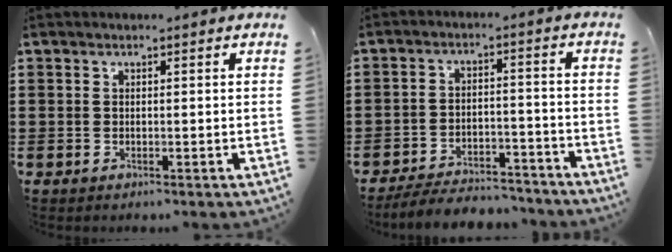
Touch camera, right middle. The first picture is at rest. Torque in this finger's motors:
{"motor_torque": [1.39, 0.11, 0.13, 0.01]}